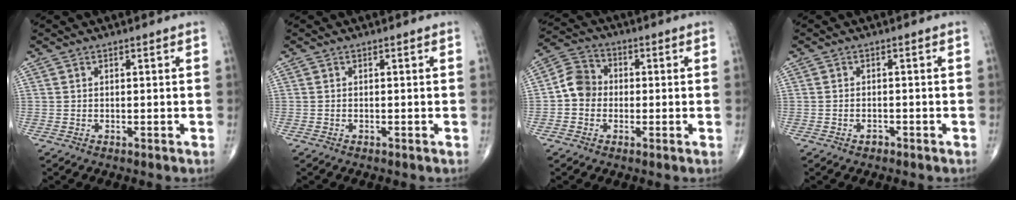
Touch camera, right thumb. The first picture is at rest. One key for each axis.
{"total": 0.0}
{"total": 6.6, "fx": -0.8, "fy": 5.9, "fz": 3.0, "tx": -0.037, "ty": 0.022, "tz": -0.029}
{"total": 1.2, "fx": -0.8, "fy": 0.7, "fz": 0.5, "tx": -0.010, "ty": 0.004, "tz": -0.012}